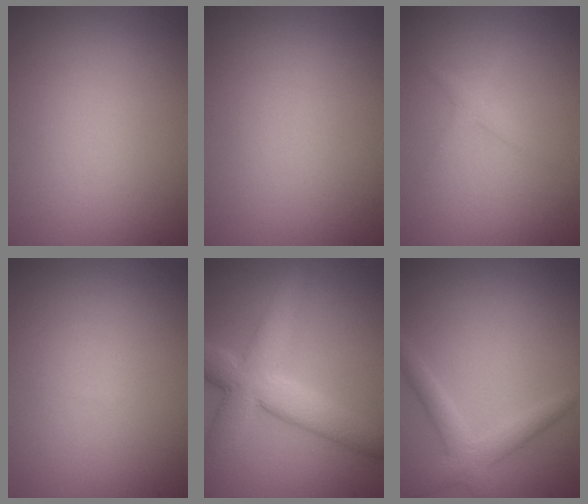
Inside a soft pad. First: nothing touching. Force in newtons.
{"total": 0.0}
{"total": 1.2, "press": 1.2, "slide": 0.1}
{"total": 0.0}
{"total": 7.4, "press": 7.4, "slide": 0.3}
{"total": 2.8, "press": 2.7, "slide": 0.2}